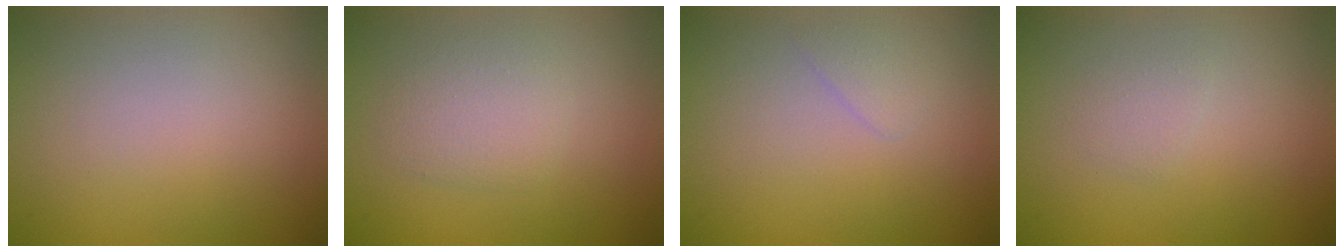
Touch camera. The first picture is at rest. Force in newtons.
{"total": 2.4, "press": 2.4, "slide": 0.2}
{"total": 0.9, "press": 0.9, "slide": 0.0}
{"total": 0.9, "press": 0.9, "slide": 0.1}